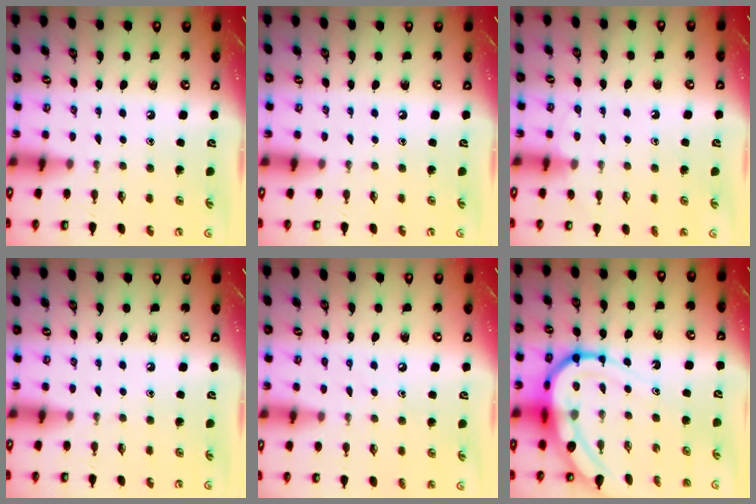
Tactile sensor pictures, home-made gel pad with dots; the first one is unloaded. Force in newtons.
{"total": 0.0}
{"total": 2.7, "press": 2.7, "slide": 0.3}
{"total": 0.0}
{"total": 4.8, "press": 4.8, "slide": 0.6}
{"total": 15.0, "press": 15.0, "slide": 1.5}